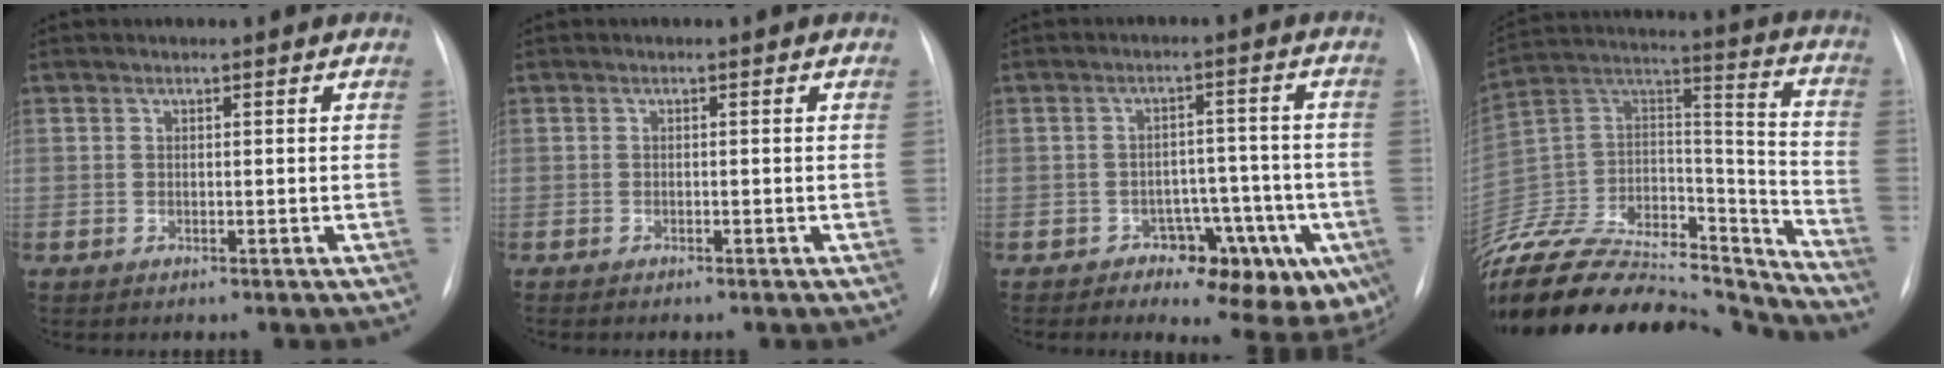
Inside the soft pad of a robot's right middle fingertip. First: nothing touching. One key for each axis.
{"total": 1.2, "fx": -1.0, "fy": 0.2, "fz": 0.6, "tx": -0.012, "ty": -0.003, "tz": -0.010}
{"total": 10.9, "fx": -5.4, "fy": 6.1, "fz": 7.2, "tx": -0.058, "ty": 0.020, "tz": -0.067}
{"total": 33.8, "fx": -30.4, "fy": 8.7, "fz": 12.1, "tx": -0.244, "ty": -0.010, "tz": -0.478}